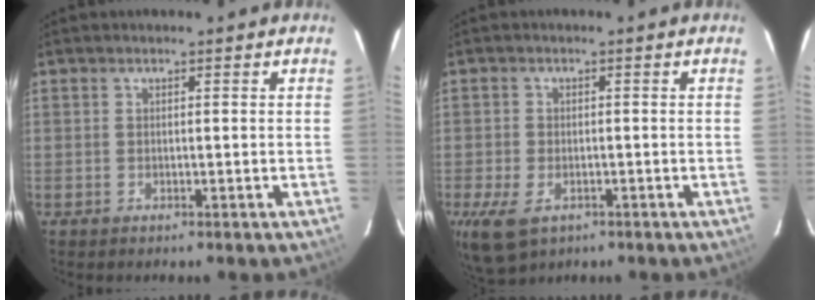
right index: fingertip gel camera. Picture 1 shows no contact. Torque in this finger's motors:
{"motor_torque": [0.61, -0.55, 0.41, 0.08]}